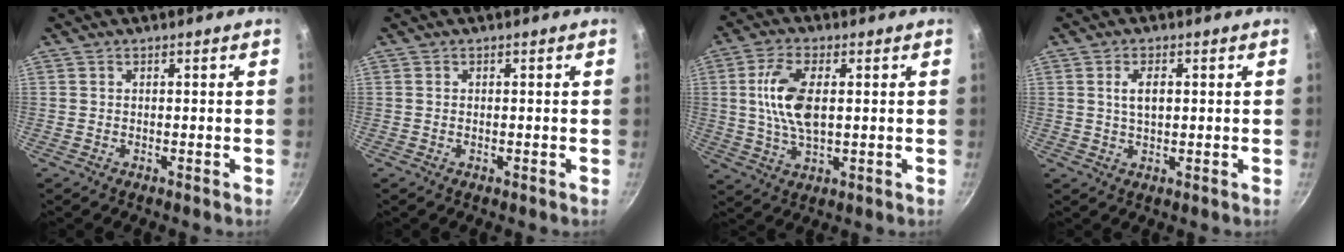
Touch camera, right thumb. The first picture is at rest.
{"total": 0.0}
{"total": 10.5, "force": [1.4, 5.0, 9.2], "torque": [-0.191, -0.002, 0.029]}
{"total": 3.8, "force": [0.8, 1.9, 3.2], "torque": [-0.056, -0.001, 0.017]}